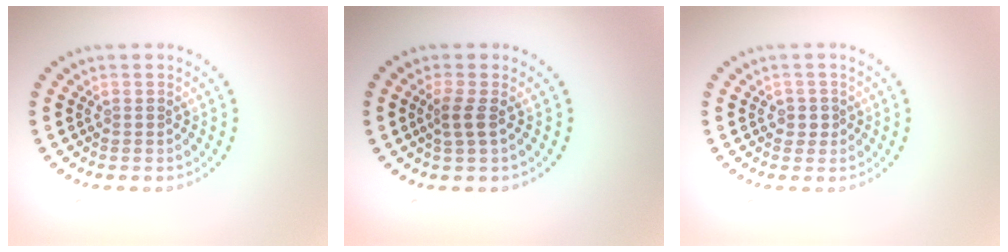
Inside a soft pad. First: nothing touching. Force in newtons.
{"total": 1.6, "press": 1.3, "slide": 1.0}
{"total": 1.1, "press": 1.0, "slide": 0.6}